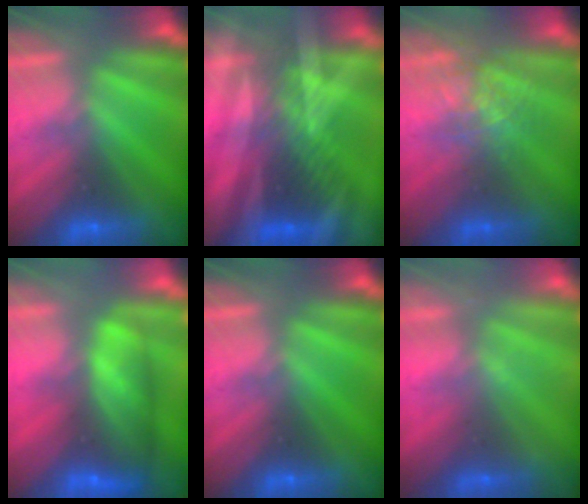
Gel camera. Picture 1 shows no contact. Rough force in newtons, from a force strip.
{"total": 3.0}
{"total": 2.8}
{"total": 11.6}
{"total": 0.0}
{"total": 2.2}